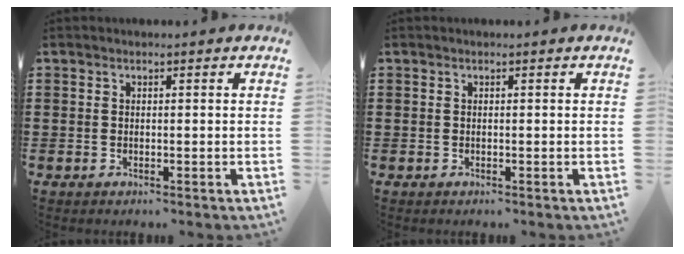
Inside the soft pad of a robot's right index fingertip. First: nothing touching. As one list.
[{"total": 0.0}]